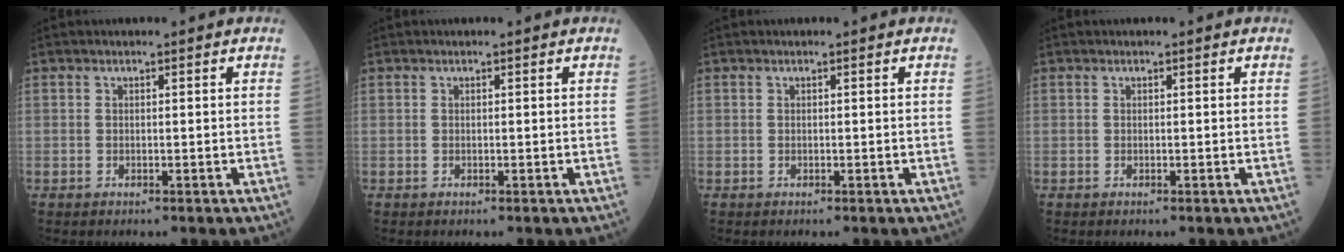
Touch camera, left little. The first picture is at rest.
{"total": 0.0}
{"total": 0.0}
{"total": 0.0}